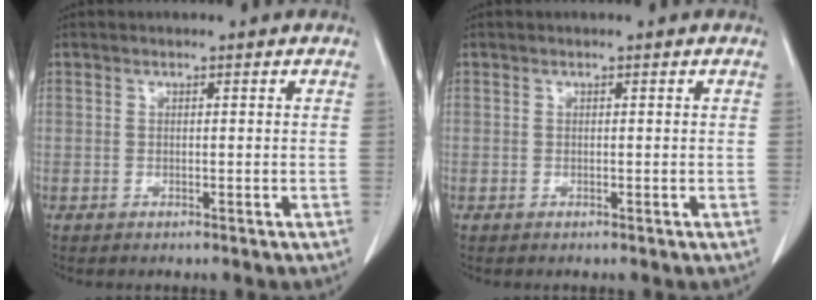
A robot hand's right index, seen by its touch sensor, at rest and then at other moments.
{"total": 0.0}